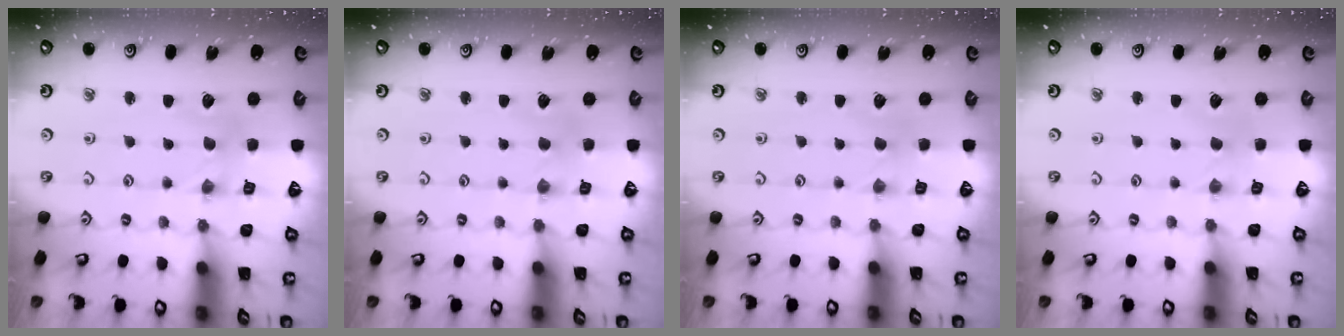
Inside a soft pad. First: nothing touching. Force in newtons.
{"total": 2.2, "press": 2.2, "slide": 0.5}
{"total": 0.0}
{"total": 0.0}